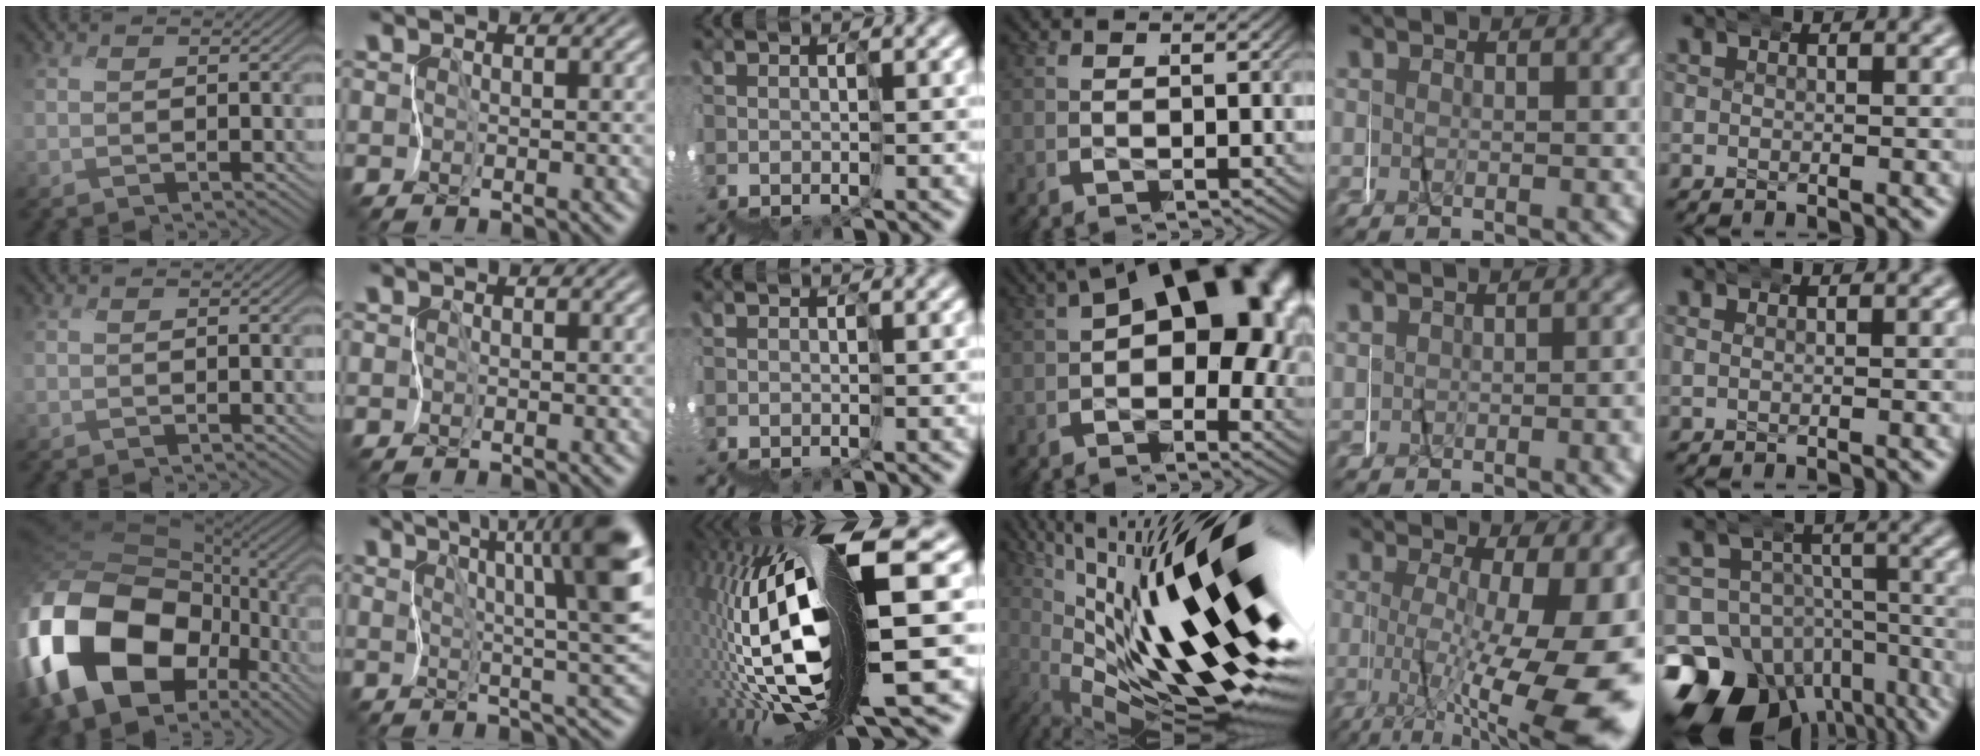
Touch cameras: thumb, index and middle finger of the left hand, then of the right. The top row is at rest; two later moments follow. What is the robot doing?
{"motion": "wrap", "object": "masking tape"}